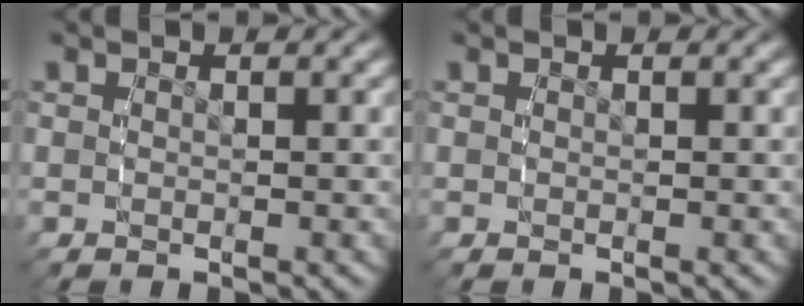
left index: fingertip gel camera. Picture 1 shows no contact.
{"total": 0.0}